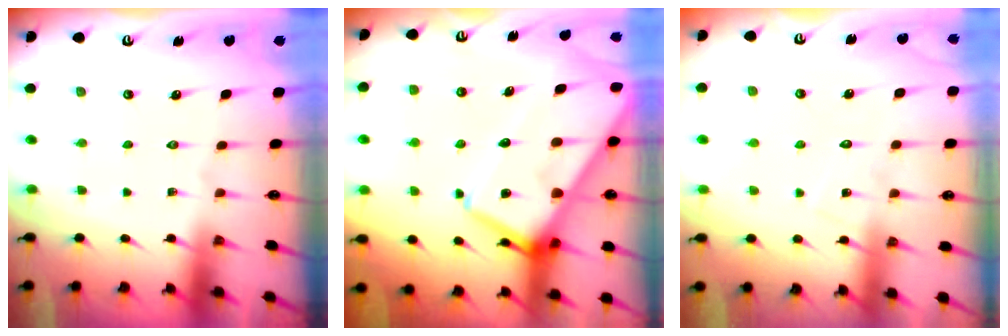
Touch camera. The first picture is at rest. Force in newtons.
{"total": 18.5, "press": 18.4, "slide": 1.9}
{"total": 6.4, "press": 6.4, "slide": 0.5}